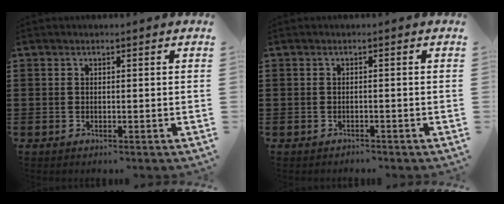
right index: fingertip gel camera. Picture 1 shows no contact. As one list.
[{"total": 0.7, "force": [-0.7, 0.2, 0.1], "torque": [-0.004, 0.000, -0.015]}]